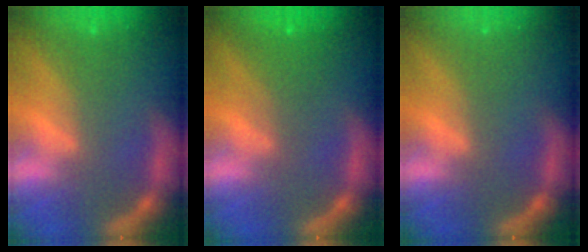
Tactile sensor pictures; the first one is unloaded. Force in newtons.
{"total": 2.5}
{"total": 0.0}